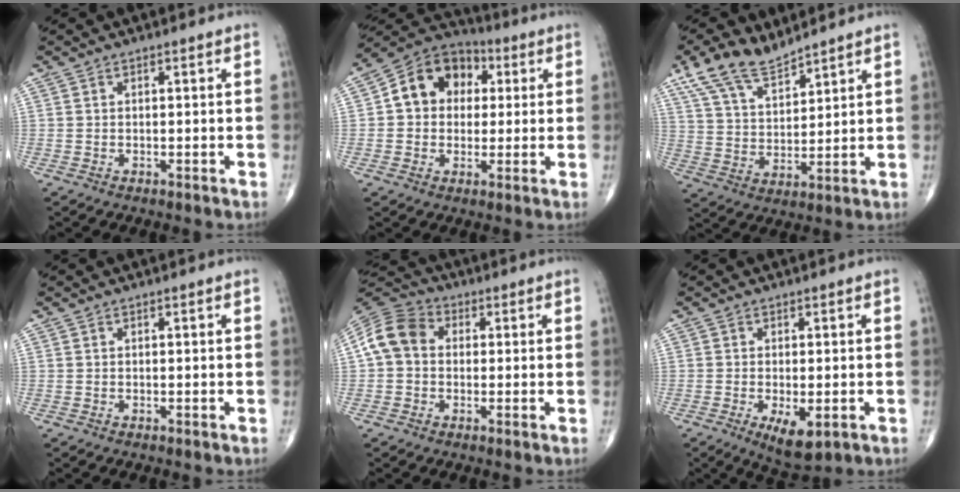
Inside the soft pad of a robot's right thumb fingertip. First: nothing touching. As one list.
[{"total": 12.5, "force": [2.2, 10.0, 7.1], "torque": [-0.082, 0.022, 0.025]}, {"total": 10.4, "force": [8.0, 3.9, 5.4], "torque": [-0.094, -0.033, 0.166]}, {"total": 0.0}, {"total": 9.2, "force": [0.7, 7.4, 5.5], "torque": [-0.101, 0.030, -0.001]}, {"total": 6.2, "force": [-2.0, 2.6, 5.2], "torque": [-0.083, -0.014, -0.025]}]